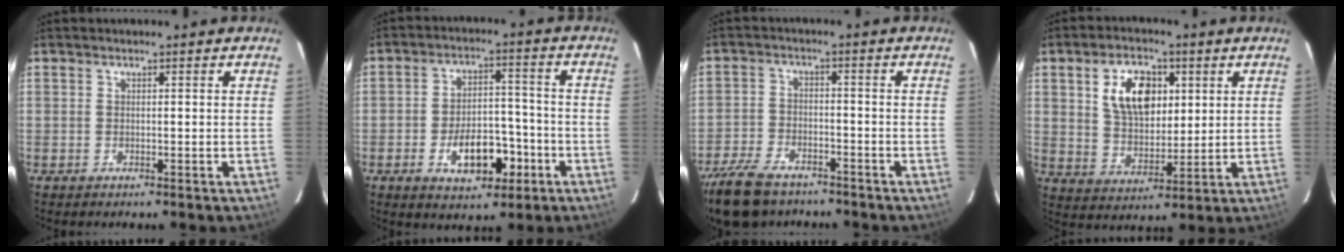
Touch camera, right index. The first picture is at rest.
{"total": 10.7, "force": [-4.8, 5.8, 7.5], "torque": [-0.140, 0.018, -0.058]}
{"total": 12.8, "force": [-9.8, 6.1, 5.4], "torque": [-0.143, -0.009, -0.175]}
{"total": 11.5, "force": [3.8, 7.0, 8.2], "torque": [-0.148, 0.016, 0.075]}